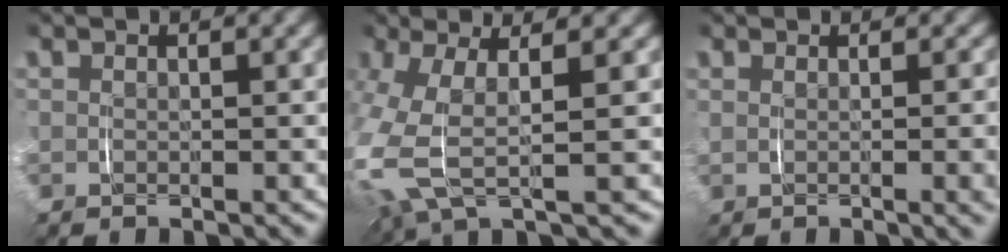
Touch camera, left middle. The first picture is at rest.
{"total": 8.9, "force": [0.2, 5.9, 6.7], "torque": [-0.171, -0.006, 0.001]}
{"total": 3.1, "force": [0.4, 0.4, 3.0], "torque": [-0.031, 0.007, 0.004]}